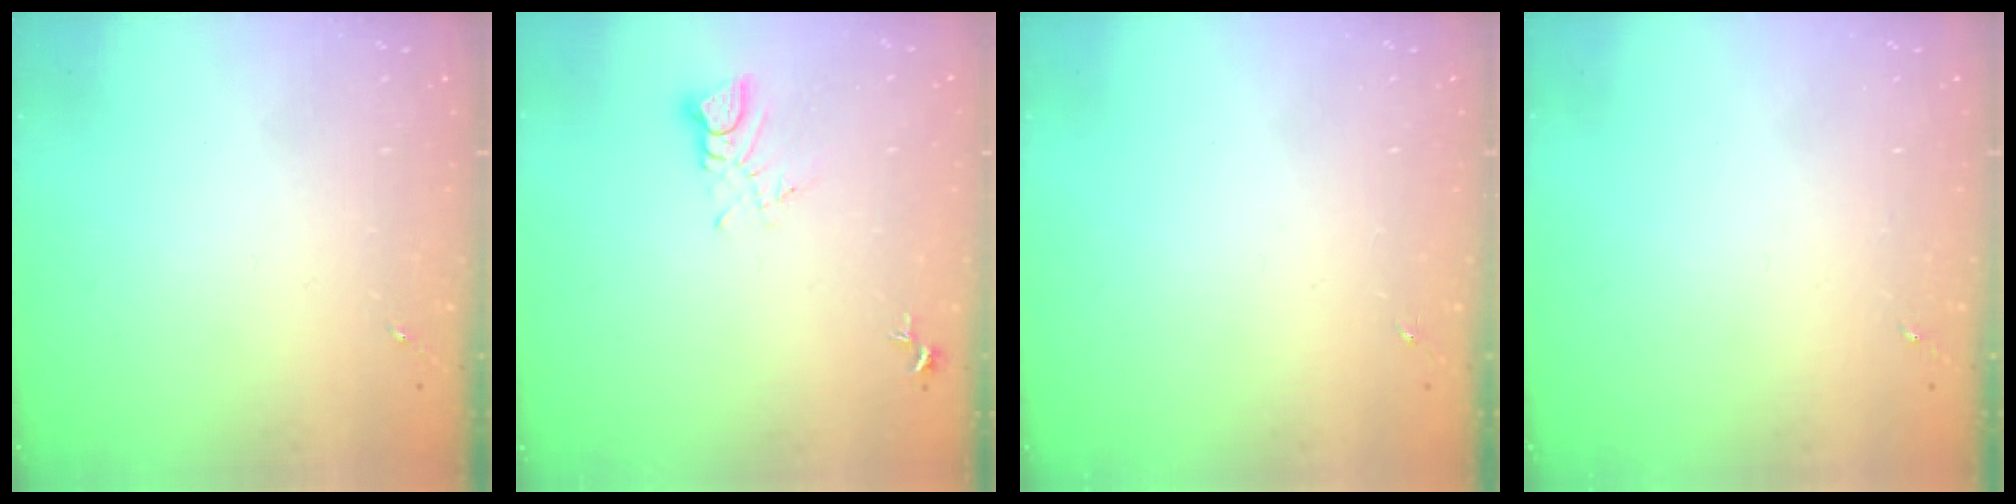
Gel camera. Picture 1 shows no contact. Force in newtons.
{"total": 4.4, "press": 4.4, "slide": 0.3}
{"total": 0.0}
{"total": 0.0}